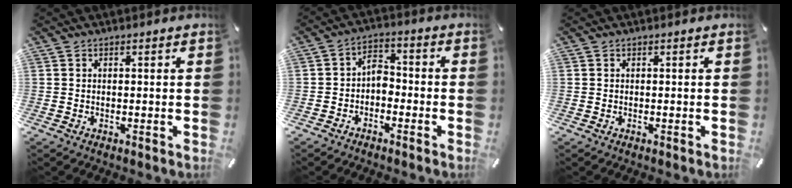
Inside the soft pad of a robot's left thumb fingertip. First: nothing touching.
{"total": 4.7, "force": [-2.0, 3.2, 2.9], "torque": [-0.057, 0.018, -0.040]}
{"total": 0.0}